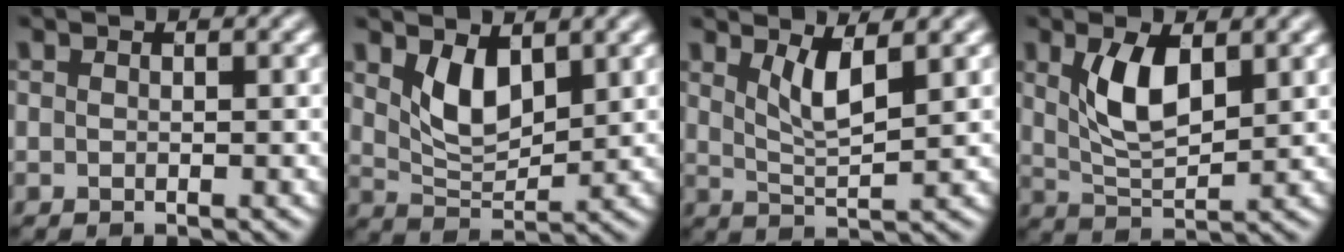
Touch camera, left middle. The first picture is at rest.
{"total": 4.0, "force": [1.6, 2.0, 3.1], "torque": [-0.068, -0.010, 0.034]}
{"total": 3.2, "force": [1.3, 0.7, 2.8], "torque": [-0.060, -0.011, 0.031]}
{"total": 4.9, "force": [1.3, 2.2, 4.1], "torque": [-0.095, -0.003, 0.028]}